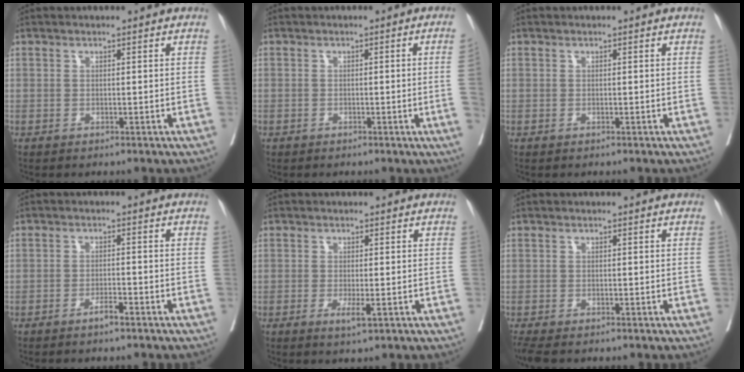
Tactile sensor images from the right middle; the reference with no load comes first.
{"total": 2.7, "force": [-0.6, -0.9, 2.5], "torque": [-0.031, 0.000, -0.008]}
{"total": 0.0}
{"total": 2.1, "force": [-1.6, 0.1, 1.3], "torque": [-0.023, 0.000, -0.026]}
{"total": 2.3, "force": [-0.9, 0.2, 2.1], "torque": [-0.032, -0.006, -0.014]}
{"total": 2.8, "force": [-2.4, 0.5, 1.4], "torque": [-0.031, -0.012, -0.043]}